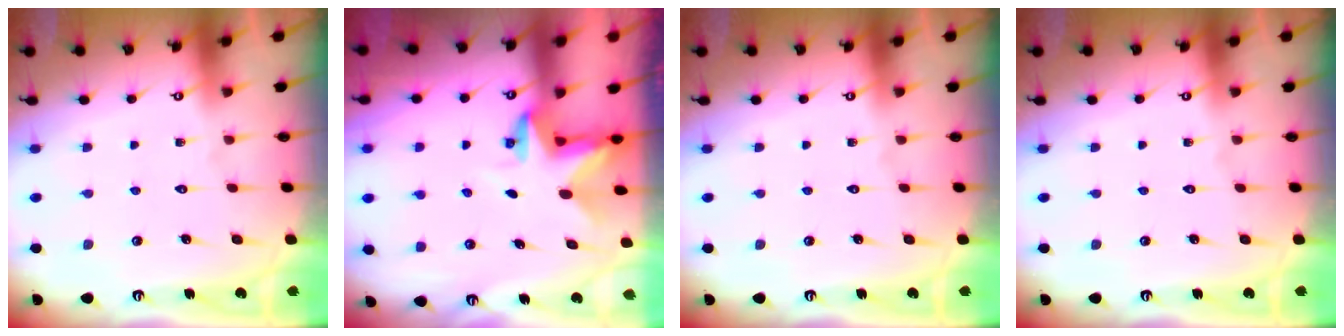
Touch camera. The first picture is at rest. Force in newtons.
{"total": 2.8, "press": 2.8, "slide": 0.2}
{"total": 0.0}
{"total": 0.0}